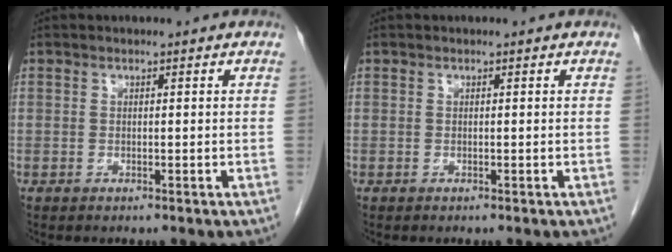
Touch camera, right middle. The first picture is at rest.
{"total": 0.0}